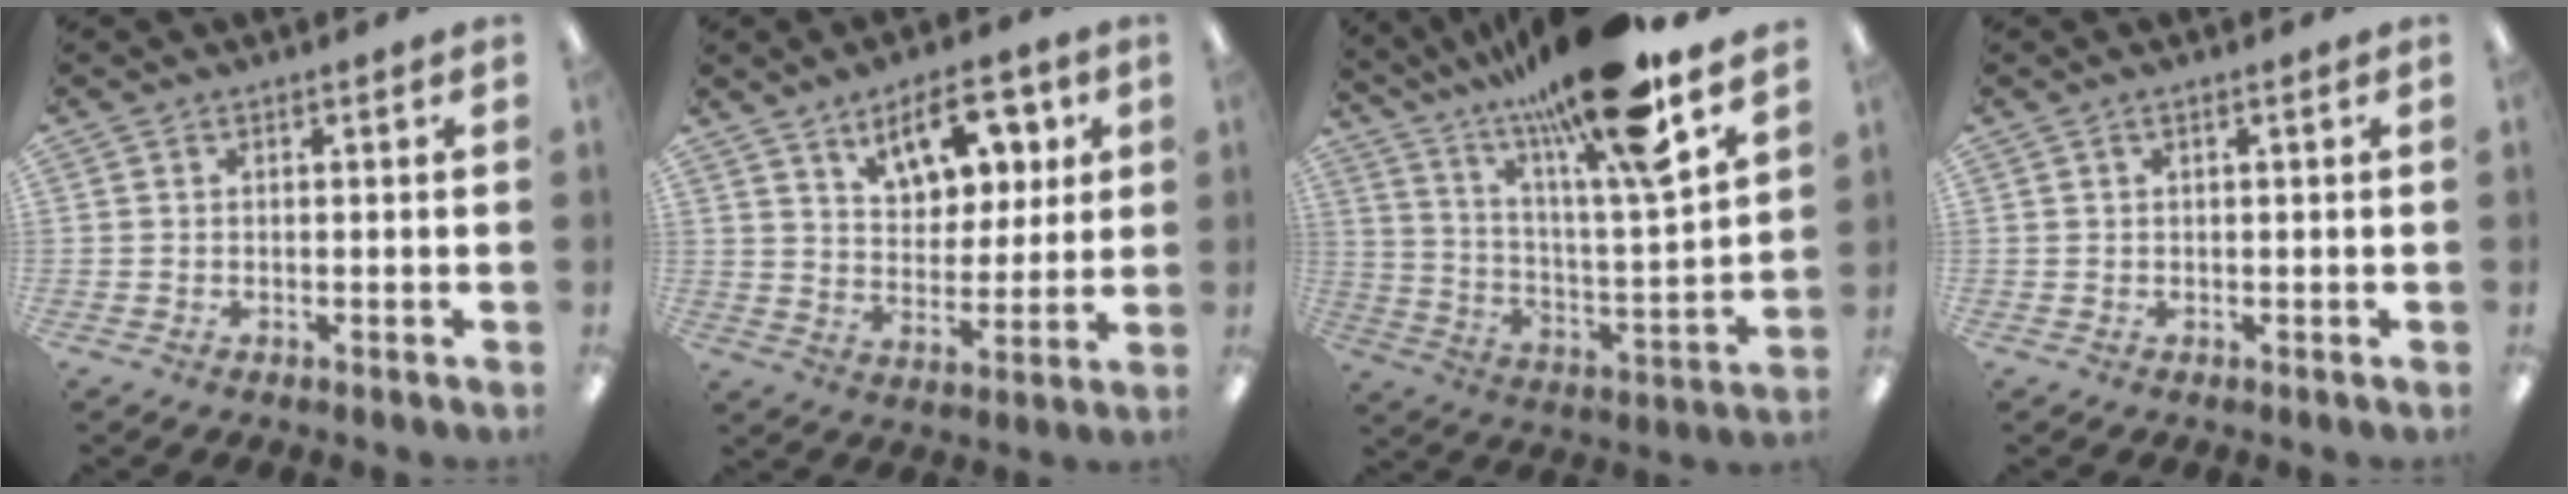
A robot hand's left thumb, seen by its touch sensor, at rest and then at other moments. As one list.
[{"total": 12.4, "force": [7.6, 6.5, 7.2], "torque": [-0.099, -0.025, 0.132]}, {"total": 22.3, "force": [17.5, 2.0, 13.7], "torque": [-0.243, -0.104, 0.274]}, {"total": 1.1, "force": [0.2, 0.1, 1.0], "torque": [-0.018, 0.000, 0.005]}]